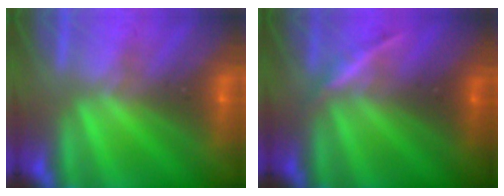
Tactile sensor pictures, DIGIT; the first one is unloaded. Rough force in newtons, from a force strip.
{"total": 3.4}